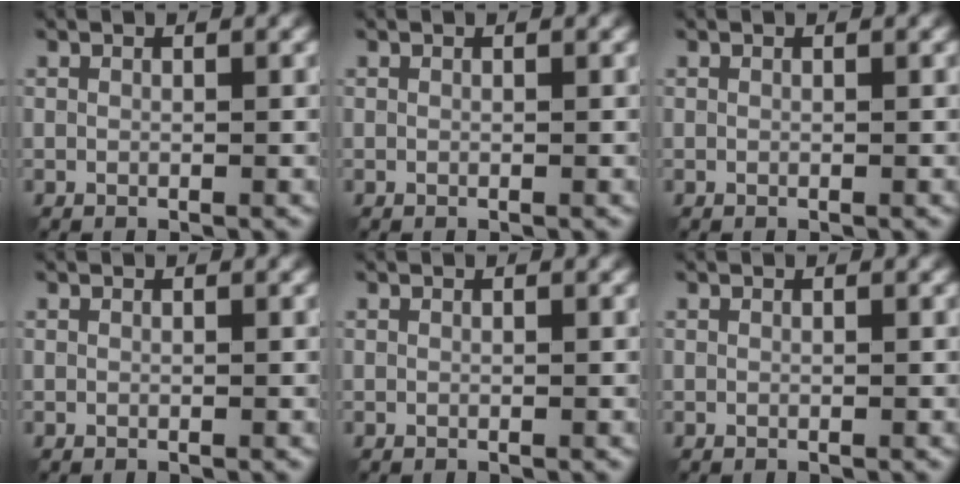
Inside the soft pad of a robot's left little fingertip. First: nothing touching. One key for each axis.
{"total": 0.0}
{"total": 0.0}
{"total": 0.0}
{"total": 0.0}
{"total": 0.0}